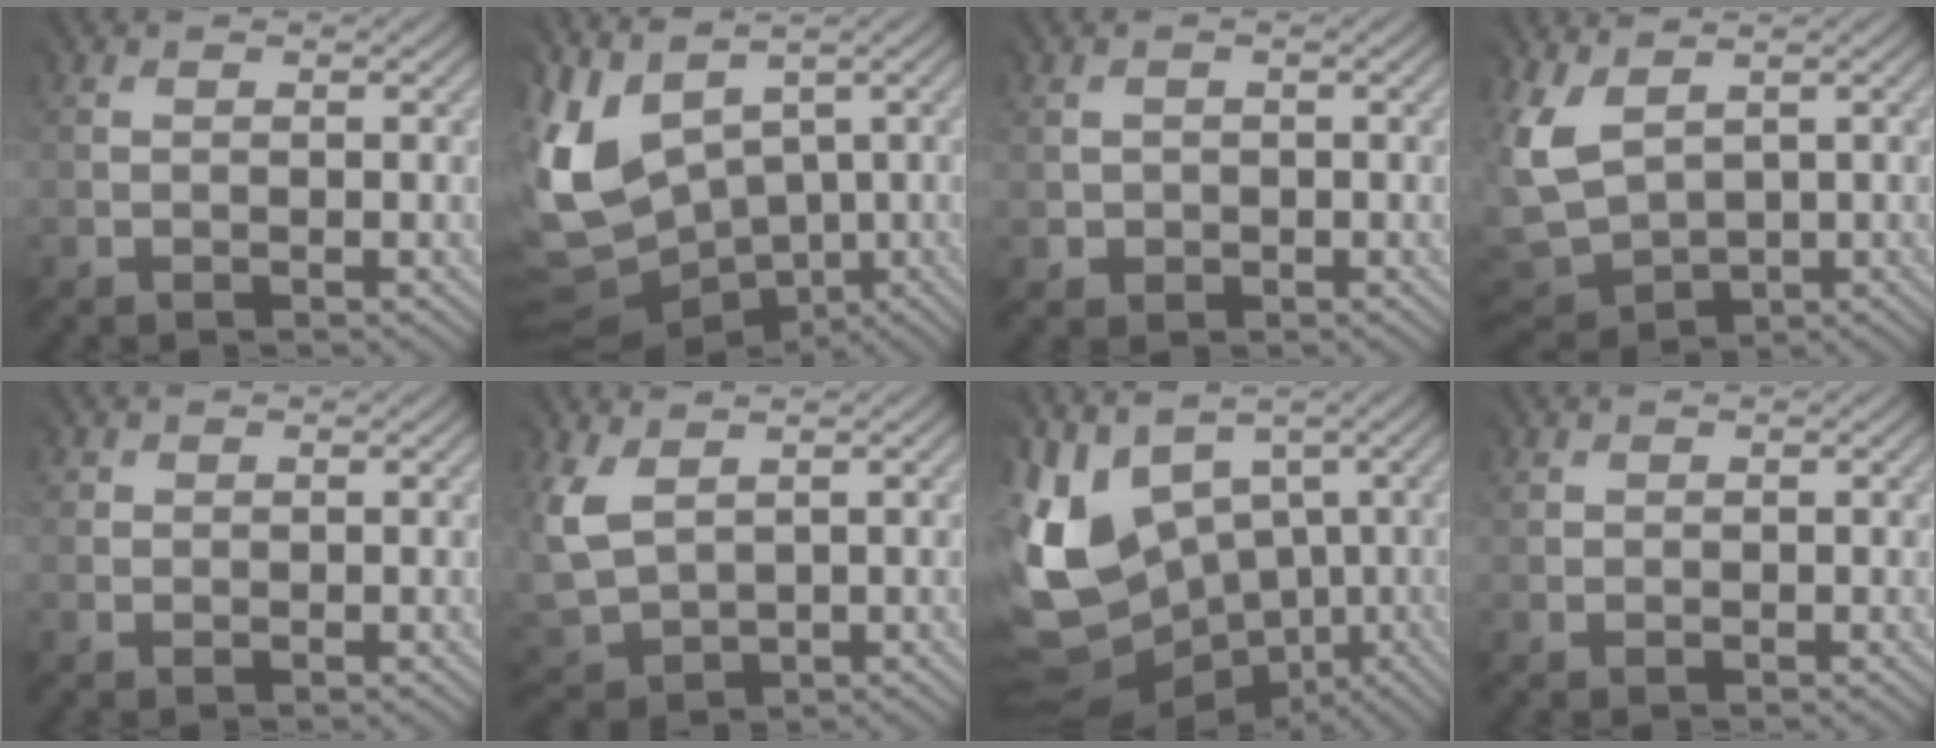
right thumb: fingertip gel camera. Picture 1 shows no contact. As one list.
[{"total": 11.0, "force": [1.9, 8.4, 6.9], "torque": [-0.210, -0.025, 0.049]}, {"total": 1.4, "force": [0.3, 0.8, -1.1], "torque": [0.017, -0.004, 0.004]}, {"total": 6.0, "force": [2.3, 4.3, 3.5], "torque": [-0.145, -0.005, 0.041]}, {"total": 1.4, "force": [1.0, 0.9, -0.3], "torque": [0.008, -0.003, 0.016]}, {"total": 6.0, "force": [2.8, 4.4, 3.0], "torque": [-0.128, -0.007, 0.062]}, {"total": 13.1, "force": [0.4, 10.1, 8.3], "torque": [-0.226, -0.014, 0.020]}, {"total": 1.2, "force": [1.0, 0.7, 0.1], "torque": [-0.003, -0.001, 0.017]}]